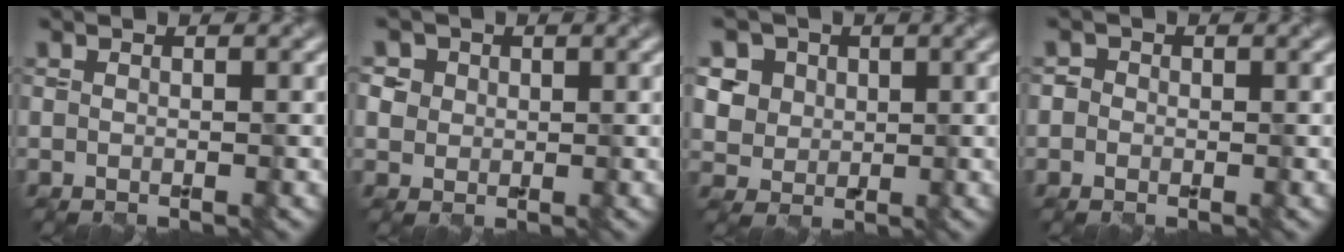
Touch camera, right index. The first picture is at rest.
{"total": 4.2, "force": [1.9, 3.4, 1.6], "torque": [-0.027, 0.017, 0.025]}
{"total": 6.1, "force": [2.7, 5.0, 2.3], "torque": [-0.051, 0.011, 0.039]}
{"total": 1.5, "force": [0.2, 1.4, 0.3], "torque": [0.014, 0.002, -0.012]}